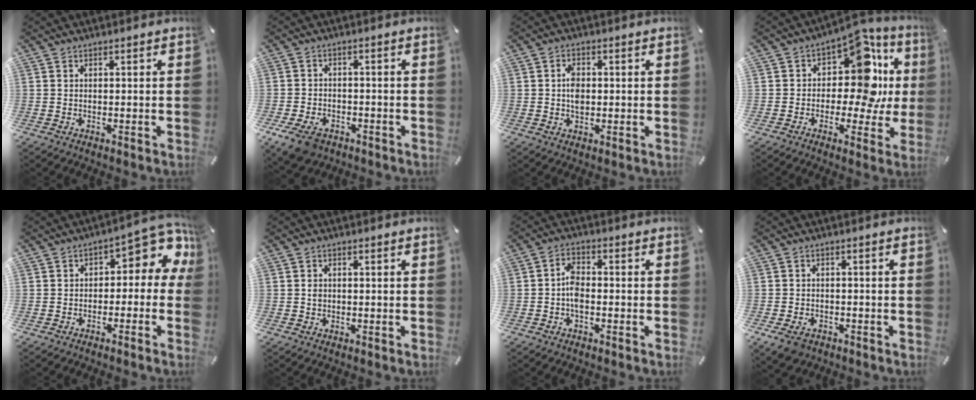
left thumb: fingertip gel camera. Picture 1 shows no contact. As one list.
[{"total": 6.6, "force": [-3.7, 4.3, 3.2], "torque": [-0.073, 0.015, -0.068]}, {"total": 4.1, "force": [0.1, 2.7, 3.1], "torque": [-0.045, 0.000, -0.002]}, {"total": 15.5, "force": [3.6, 9.0, 12.1], "torque": [-0.177, -0.032, 0.057]}, {"total": 7.6, "force": [1.5, 4.6, 5.9], "torque": [-0.071, -0.013, 0.022]}, {"total": 1.3, "force": [-0.1, 1.0, 0.8], "torque": [-0.017, 0.003, -0.004]}, {"total": 4.8, "force": [-1.1, 2.6, 3.9], "torque": [-0.075, 0.009, -0.020]}, {"total": 4.2, "force": [-2.4, 2.9, 1.9], "torque": [-0.044, 0.011, -0.047]}]